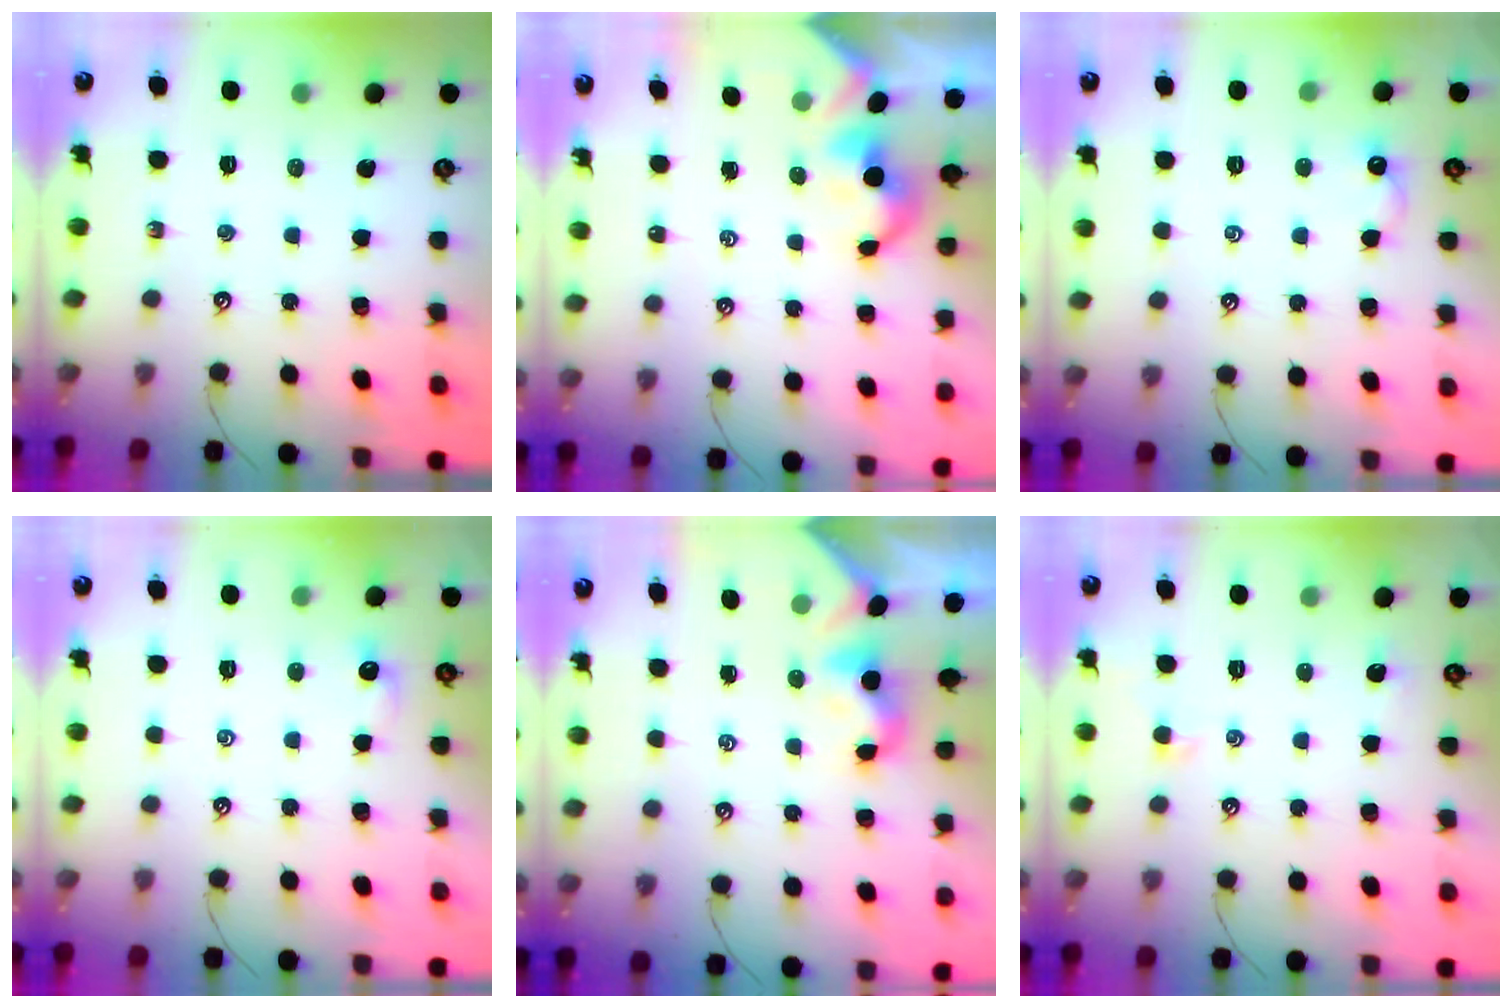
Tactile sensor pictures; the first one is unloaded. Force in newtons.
{"total": 2.0, "press": 2.0, "slide": 0.2}
{"total": 0.8, "press": 0.6, "slide": 0.5}
{"total": 0.9, "press": 0.8, "slide": 0.4}
{"total": 1.9, "press": 1.8, "slide": 0.5}
{"total": 1.4, "press": 1.3, "slide": 0.5}